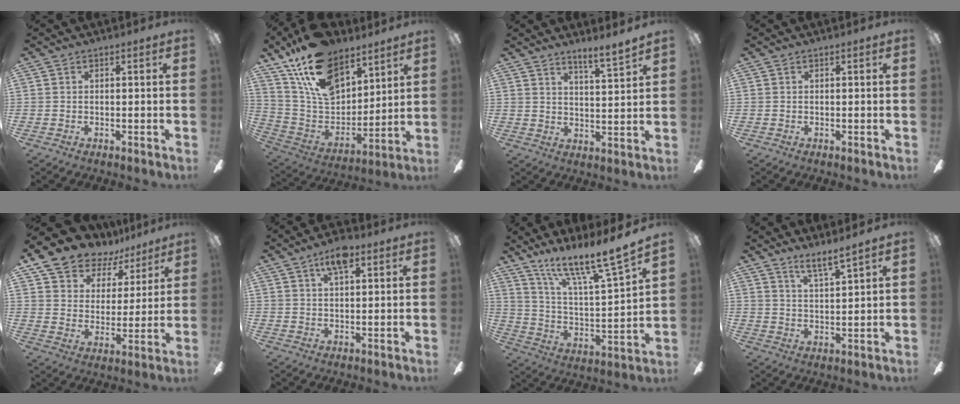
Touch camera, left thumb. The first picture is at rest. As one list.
[{"total": 20.5, "force": [13.7, 10.9, 10.6], "torque": [-0.205, -0.068, 0.257]}, {"total": 5.1, "force": [4.7, -0.1, 2.0], "torque": [-0.027, -0.039, 0.078]}, {"total": 0.0}, {"total": 11.2, "force": [10.0, 4.8, 1.6], "torque": [-0.053, -0.081, 0.188]}, {"total": 6.3, "force": [3.5, 2.4, 4.6], "torque": [-0.074, -0.003, 0.057]}, {"total": 17.2, "force": [14.7, 0.9, 8.8], "torque": [-0.169, -0.104, 0.243]}, {"total": 4.9, "force": [4.5, -0.2, 2.0], "torque": [-0.043, -0.032, 0.078]}]